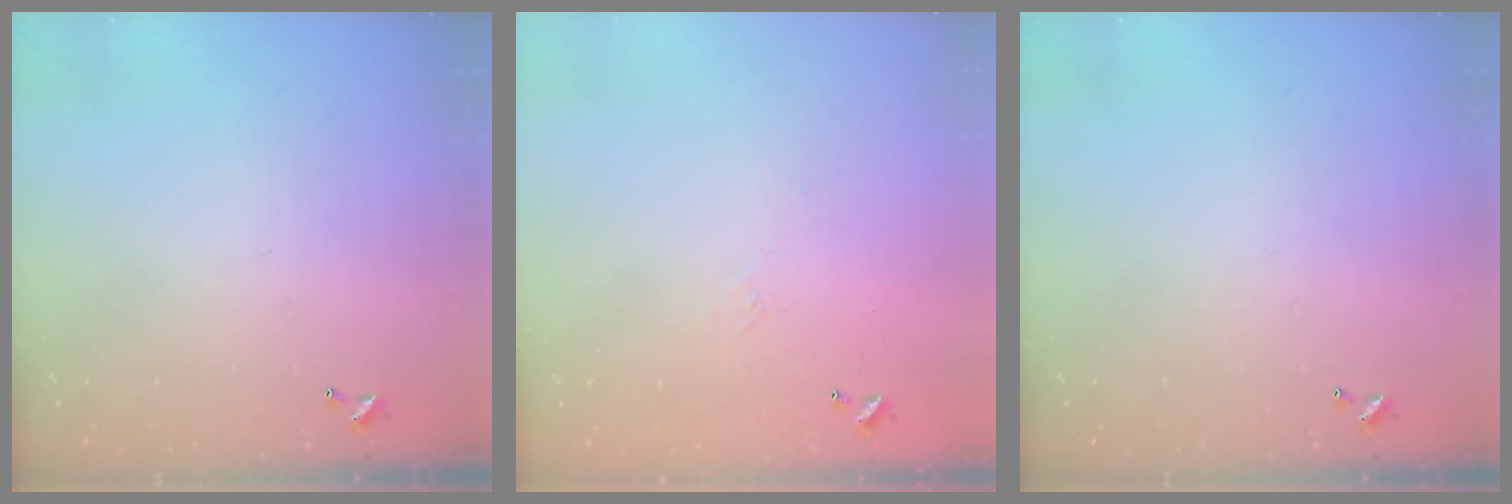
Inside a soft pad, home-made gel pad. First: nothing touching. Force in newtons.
{"total": 6.6, "press": 6.6, "slide": 0.8}
{"total": 0.0}